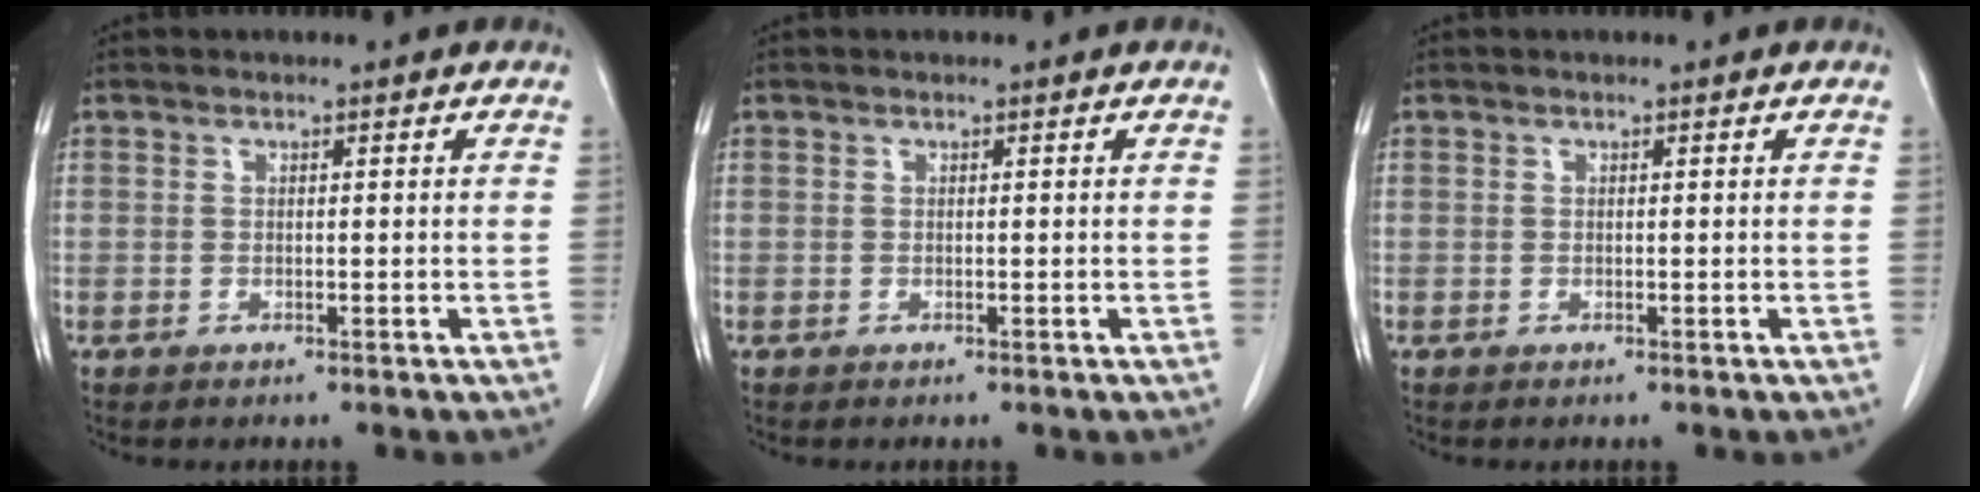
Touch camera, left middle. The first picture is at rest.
{"total": 0.0}
{"total": 0.0}